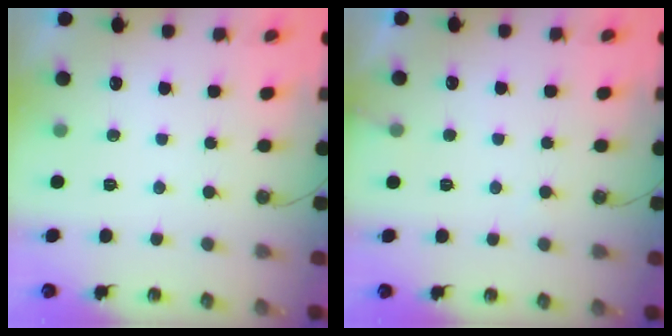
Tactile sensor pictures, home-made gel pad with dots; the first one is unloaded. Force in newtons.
{"total": 5.6, "press": 5.6, "slide": 0.3}